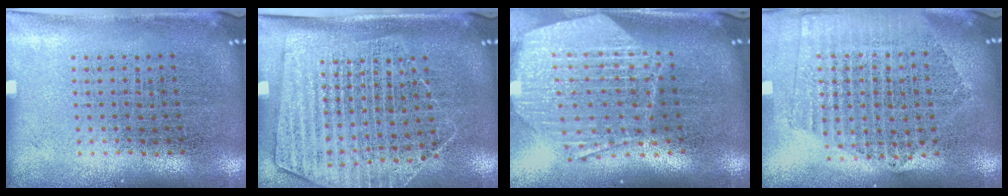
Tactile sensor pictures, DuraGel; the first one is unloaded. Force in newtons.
{"total": 1.6, "press": 1.4, "slide": 0.7}
{"total": 2.6, "press": 2.1, "slide": 1.5}
{"total": 2.1, "press": 1.9, "slide": 0.9}